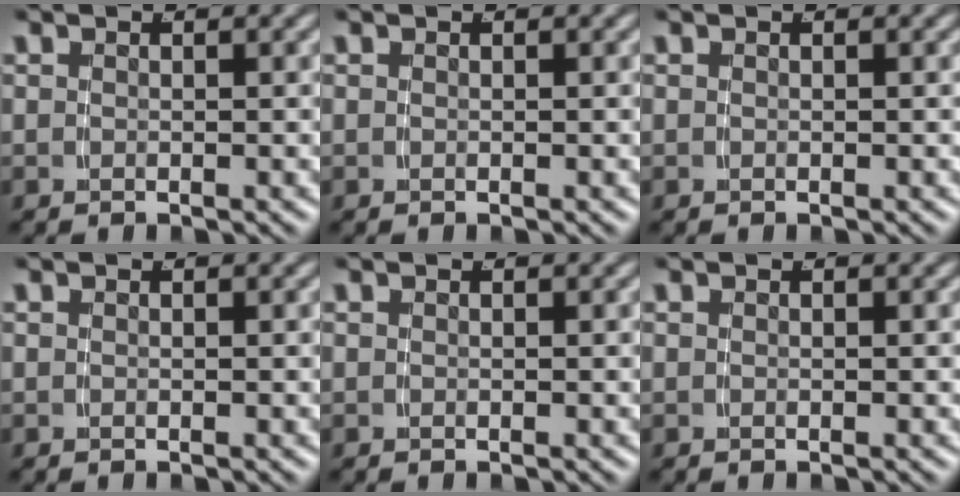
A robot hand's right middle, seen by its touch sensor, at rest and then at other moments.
{"total": 0.0}
{"total": 0.0}
{"total": 0.0}
{"total": 0.0}
{"total": 0.0}